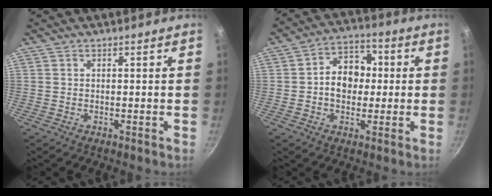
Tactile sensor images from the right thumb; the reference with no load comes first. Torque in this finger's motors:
{"motor_torque": [0.01, 0.67, 0.30, 0.20, 0.05]}